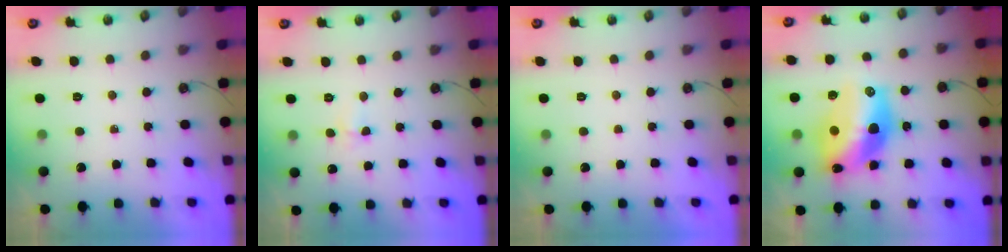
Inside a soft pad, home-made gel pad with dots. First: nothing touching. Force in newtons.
{"total": 4.2, "press": 2.6, "slide": 3.3}
{"total": 0.0}
{"total": 18.4, "press": 18.3, "slide": 1.4}